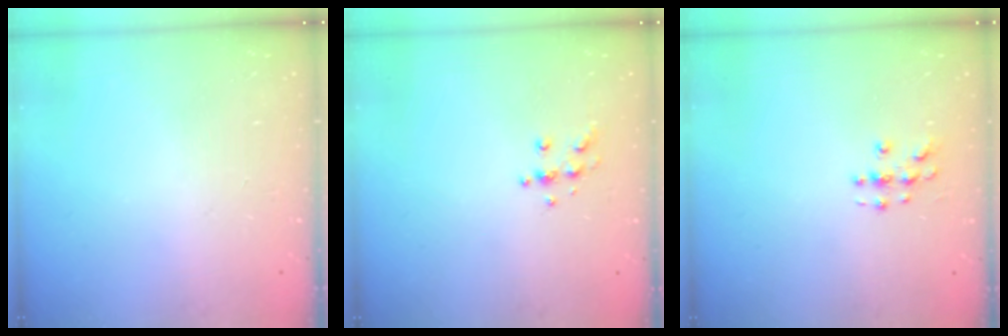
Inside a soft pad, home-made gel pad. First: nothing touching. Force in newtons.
{"total": 6.2, "press": 6.2, "slide": 0.6}
{"total": 3.0, "press": 3.0, "slide": 0.1}